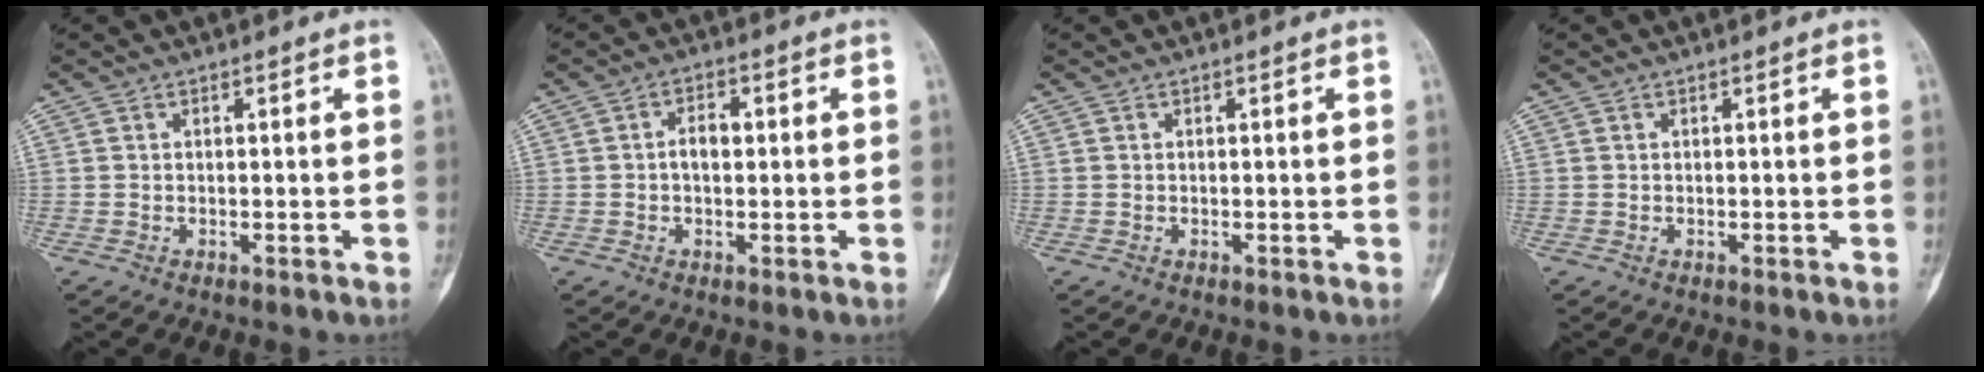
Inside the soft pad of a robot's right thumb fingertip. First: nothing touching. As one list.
[{"total": 3.4, "force": [0.1, 2.1, 2.7], "torque": [-0.043, 0.010, -0.001]}, {"total": 0.0}, {"total": 0.0}]